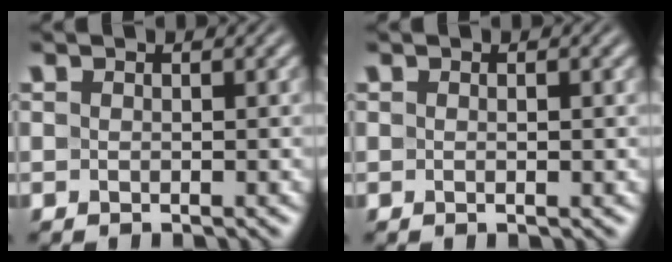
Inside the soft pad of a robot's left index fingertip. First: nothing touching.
{"total": 0.8, "force": [0.0, 0.1, 0.8], "torque": [-0.013, 0.000, 0.000]}